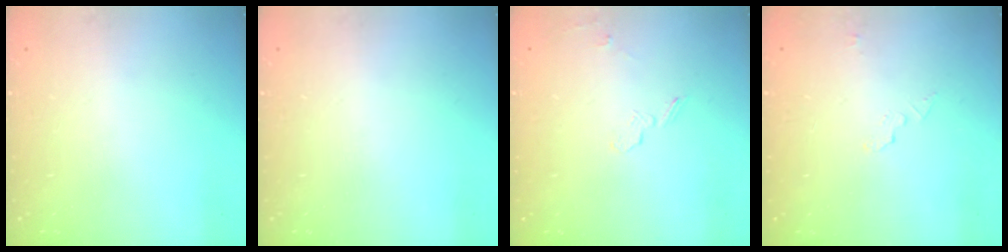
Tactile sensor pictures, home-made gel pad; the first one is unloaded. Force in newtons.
{"total": 0.0}
{"total": 5.3, "press": 5.2, "slide": 1.2}
{"total": 2.9, "press": 2.9, "slide": 0.2}